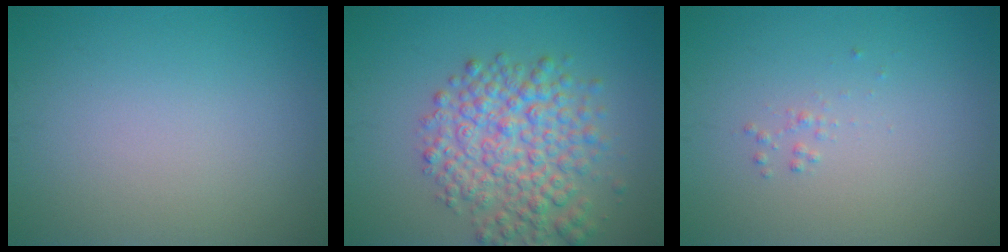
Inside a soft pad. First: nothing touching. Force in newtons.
{"total": 6.5, "press": 6.5, "slide": 0.2}
{"total": 0.5, "press": 0.5, "slide": 0.0}